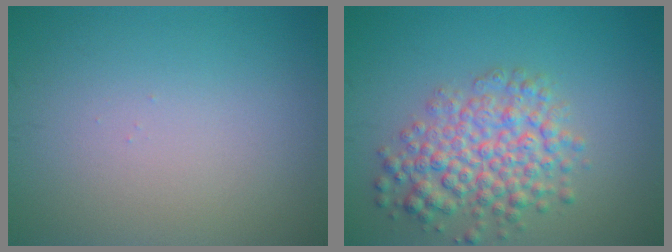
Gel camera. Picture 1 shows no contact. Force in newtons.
{"total": 5.4, "press": 5.4, "slide": 0.2}